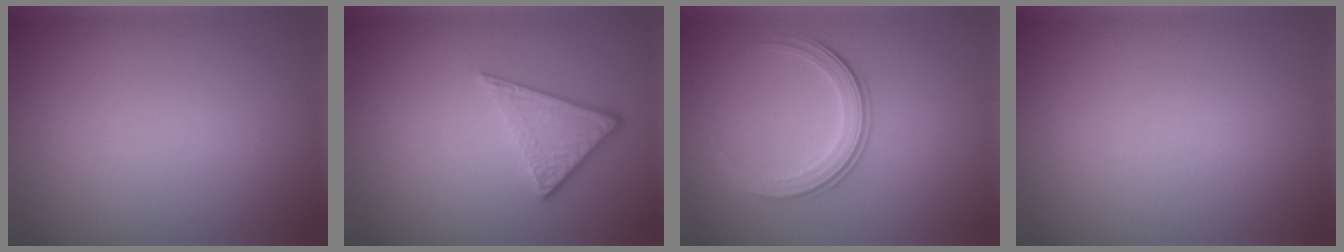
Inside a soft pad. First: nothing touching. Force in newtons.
{"total": 3.8, "press": 2.6, "slide": 2.7}
{"total": 2.9, "press": 2.7, "slide": 1.0}
{"total": 0.0}